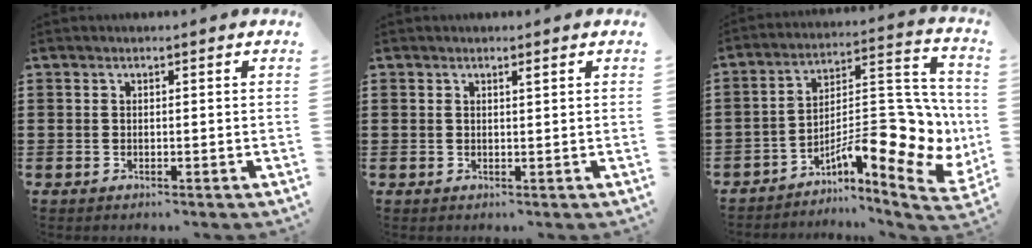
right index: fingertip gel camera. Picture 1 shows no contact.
{"total": 0.6, "force": [0.4, 0.1, 0.5], "torque": [-0.009, 0.000, 0.008]}
{"total": 13.9, "force": [-5.0, 5.4, 11.8], "torque": [-0.150, -0.013, -0.081]}